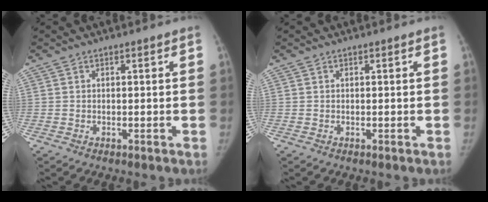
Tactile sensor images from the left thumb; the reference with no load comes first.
{"total": 0.0}